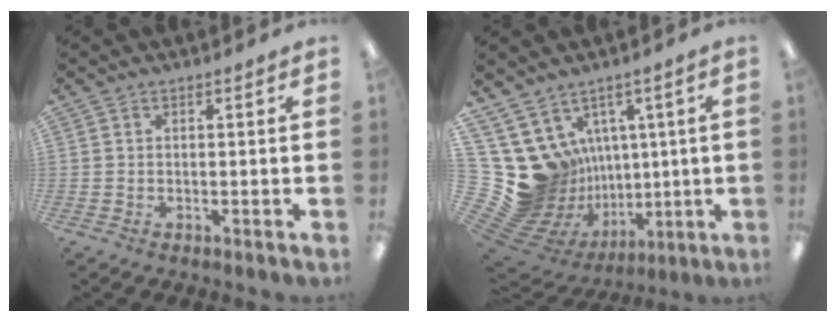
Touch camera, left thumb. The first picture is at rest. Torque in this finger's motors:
{"motor_torque": [0.62, 0.62, -0.29, -0.31, 0.00]}